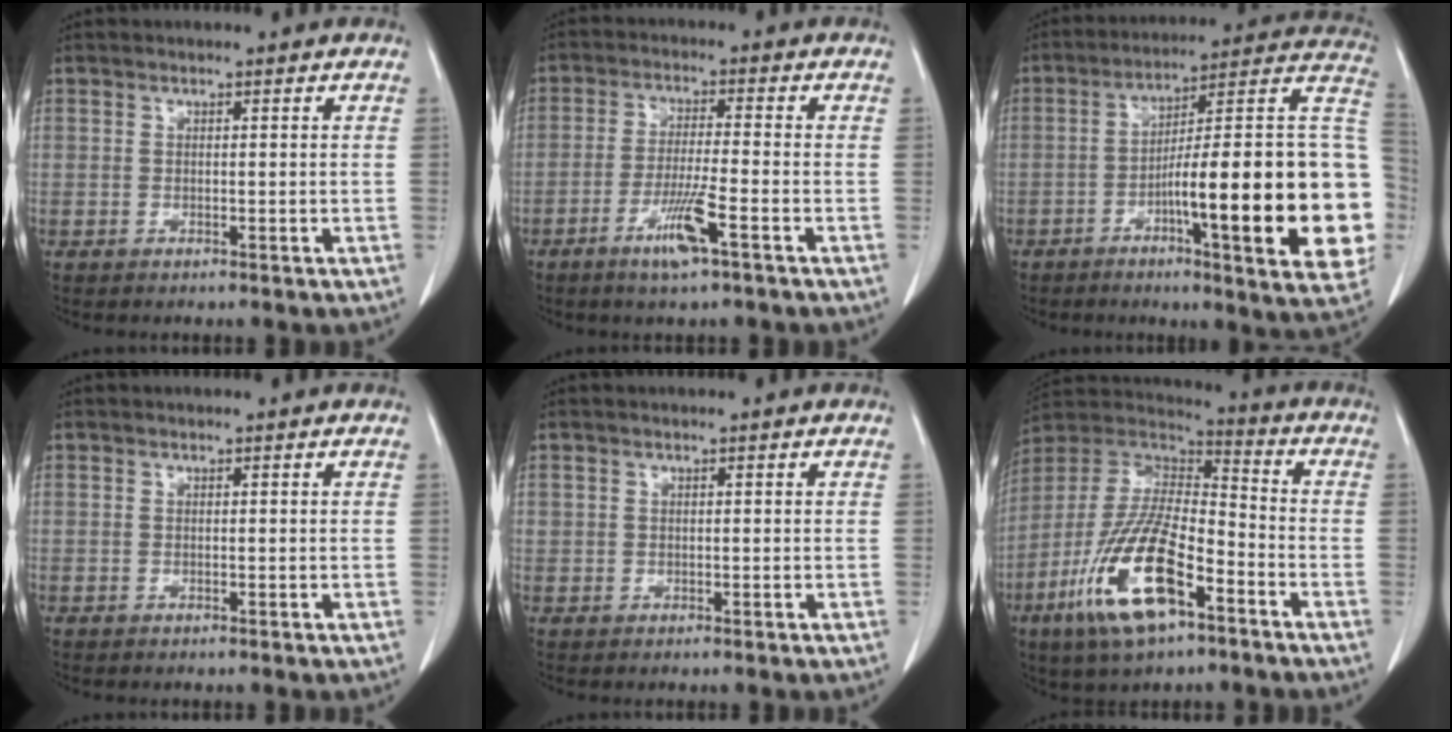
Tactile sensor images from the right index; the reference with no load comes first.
{"total": 6.8, "force": [-3.5, -0.1, 5.8], "torque": [-0.112, -0.012, -0.067]}
{"total": 27.8, "force": [-5.1, 3.0, 27.2], "torque": [-0.281, 0.013, -0.077]}
{"total": 0.0}
{"total": 0.5, "force": [0.2, 0.5, 0.1], "torque": [0.005, 0.002, 0.000]}
{"total": 18.1, "force": [-8.6, 5.3, 15.0], "torque": [-0.320, -0.015, -0.156]}